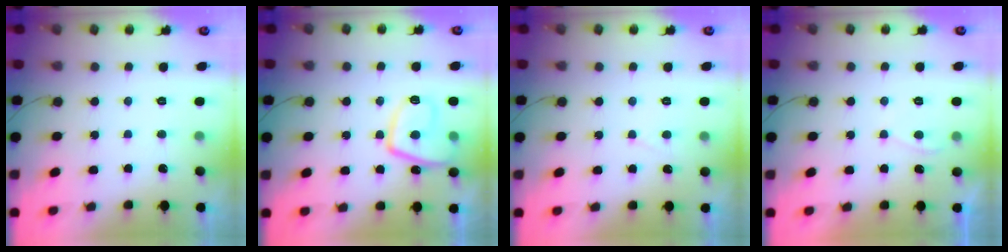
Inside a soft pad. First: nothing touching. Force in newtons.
{"total": 11.5, "press": 11.5, "slide": 1.4}
{"total": 2.6, "press": 2.6, "slide": 0.3}
{"total": 1.4, "press": 1.2, "slide": 0.6}